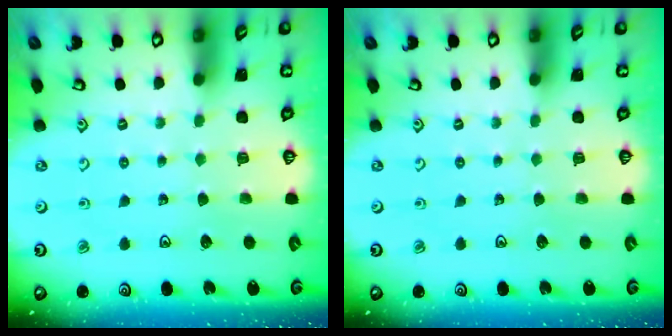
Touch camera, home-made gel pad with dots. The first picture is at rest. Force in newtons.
{"total": 0.0}